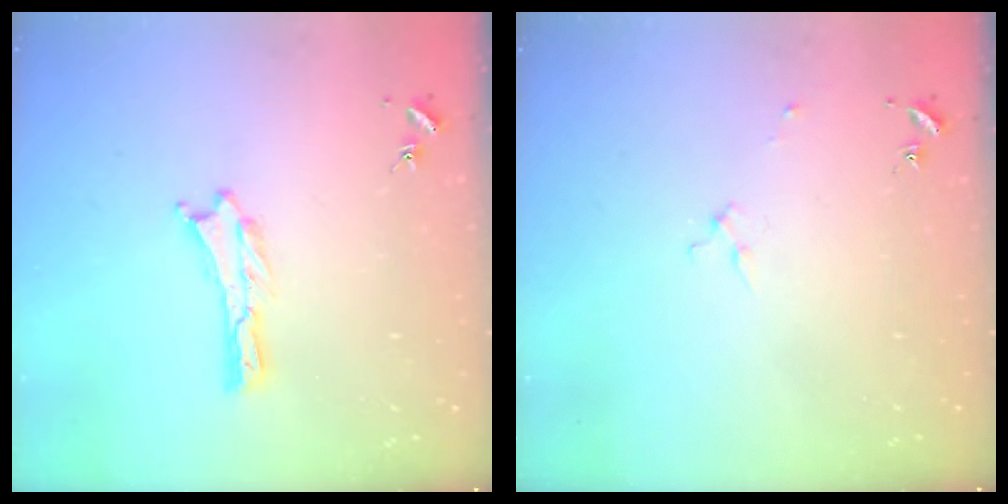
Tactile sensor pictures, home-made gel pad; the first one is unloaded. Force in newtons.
{"total": 2.0, "press": 1.9, "slide": 0.2}